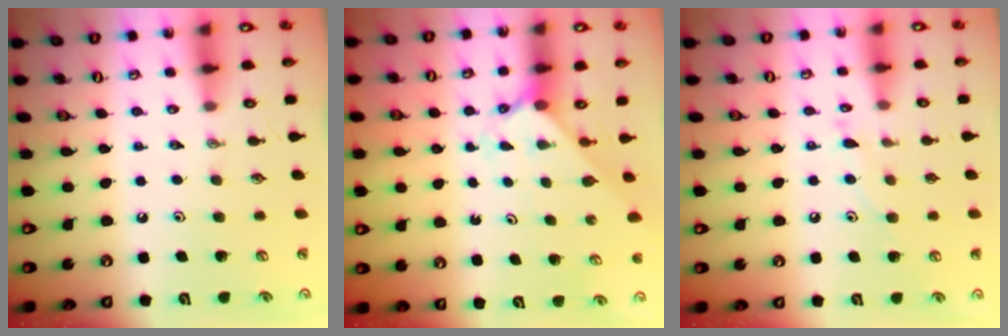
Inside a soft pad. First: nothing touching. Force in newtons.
{"total": 2.1, "press": 2.1, "slide": 0.2}
{"total": 6.3, "press": 6.3, "slide": 0.4}